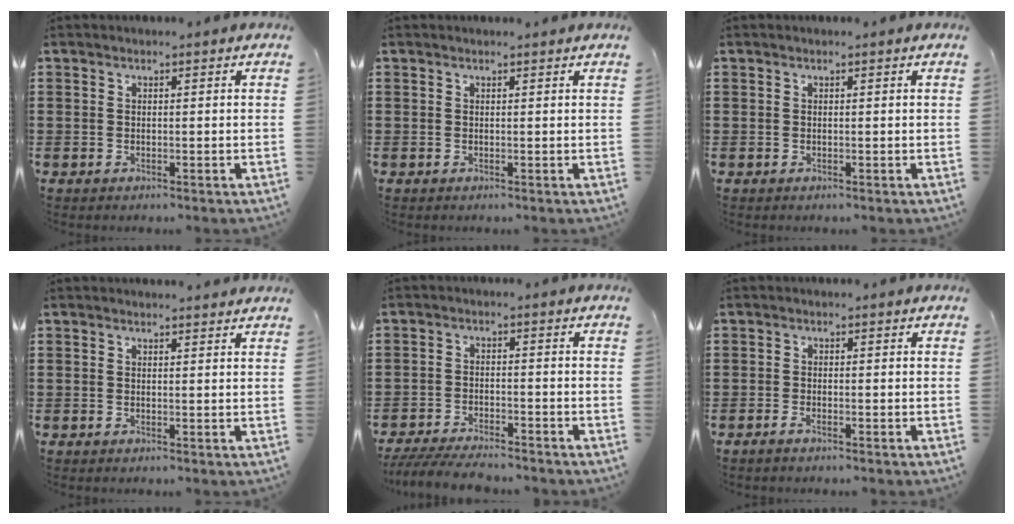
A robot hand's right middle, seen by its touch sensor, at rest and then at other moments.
{"total": 0.0}
{"total": 0.0}
{"total": 1.0, "force": [1.0, 0.0, 0.2], "torque": [0.002, -0.004, 0.017]}
{"total": 4.8, "force": [-4.6, 0.4, 1.4], "torque": [-0.036, -0.009, -0.092]}
{"total": 0.9, "force": [-0.6, 0.2, 0.6], "torque": [-0.013, -0.003, -0.011]}